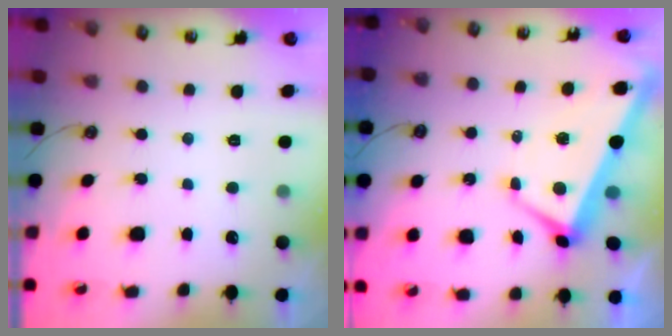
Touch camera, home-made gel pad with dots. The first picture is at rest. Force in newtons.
{"total": 1.1, "press": 0.4, "slide": 1.0}